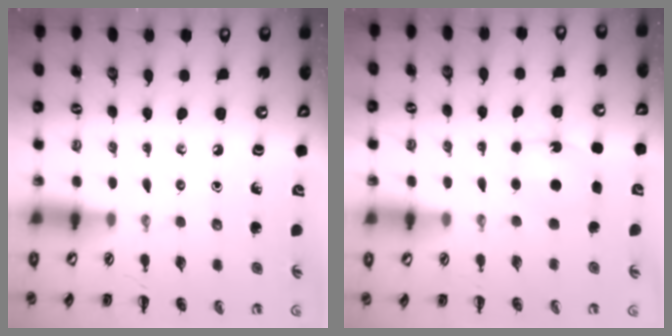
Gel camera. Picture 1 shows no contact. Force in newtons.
{"total": 6.2, "press": 5.9, "slide": 1.9}